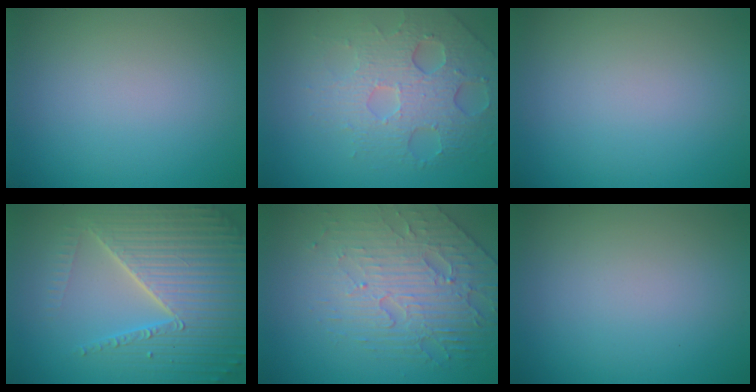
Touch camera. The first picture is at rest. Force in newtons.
{"total": 5.4, "press": 4.2, "slide": 3.4}
{"total": 0.0}
{"total": 7.1, "press": 6.9, "slide": 1.7}
{"total": 4.7, "press": 4.2, "slide": 2.2}
{"total": 0.0}